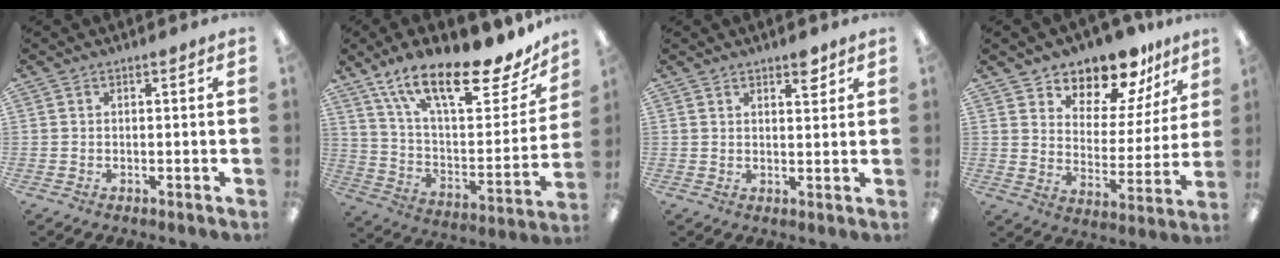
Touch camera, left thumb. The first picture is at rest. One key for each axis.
{"total": 21.6, "fx": 15.5, "fy": 7.2, "fz": 13.3, "tx": -0.209, "ty": -0.099, "tz": 0.259}
{"total": 3.7, "fx": 2.8, "fy": 1.5, "fz": 1.8, "tx": -0.008, "ty": -0.015, "tz": 0.044}
{"total": 11.3, "fx": 9.9, "fy": 4.8, "fz": 2.3, "tx": -0.041, "ty": -0.089, "tz": 0.180}